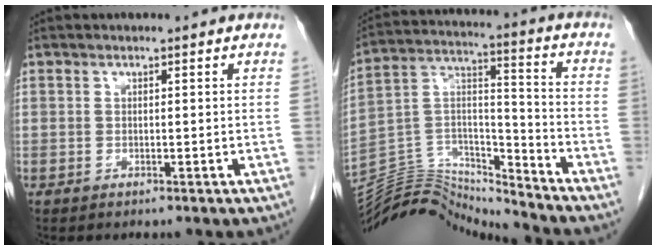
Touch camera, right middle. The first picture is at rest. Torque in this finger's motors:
{"motor_torque": [-0.67, -0.29, -0.35, -0.12]}